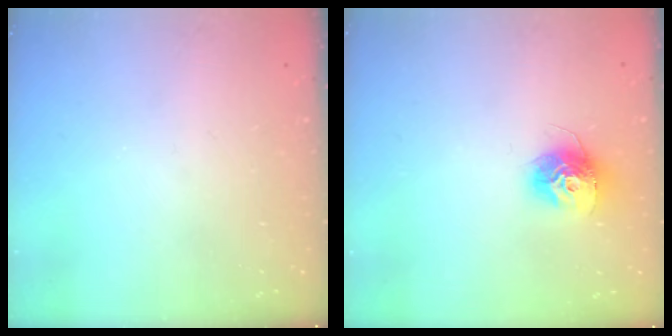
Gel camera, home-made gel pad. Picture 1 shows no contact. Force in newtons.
{"total": 11.8, "press": 11.8, "slide": 0.9}